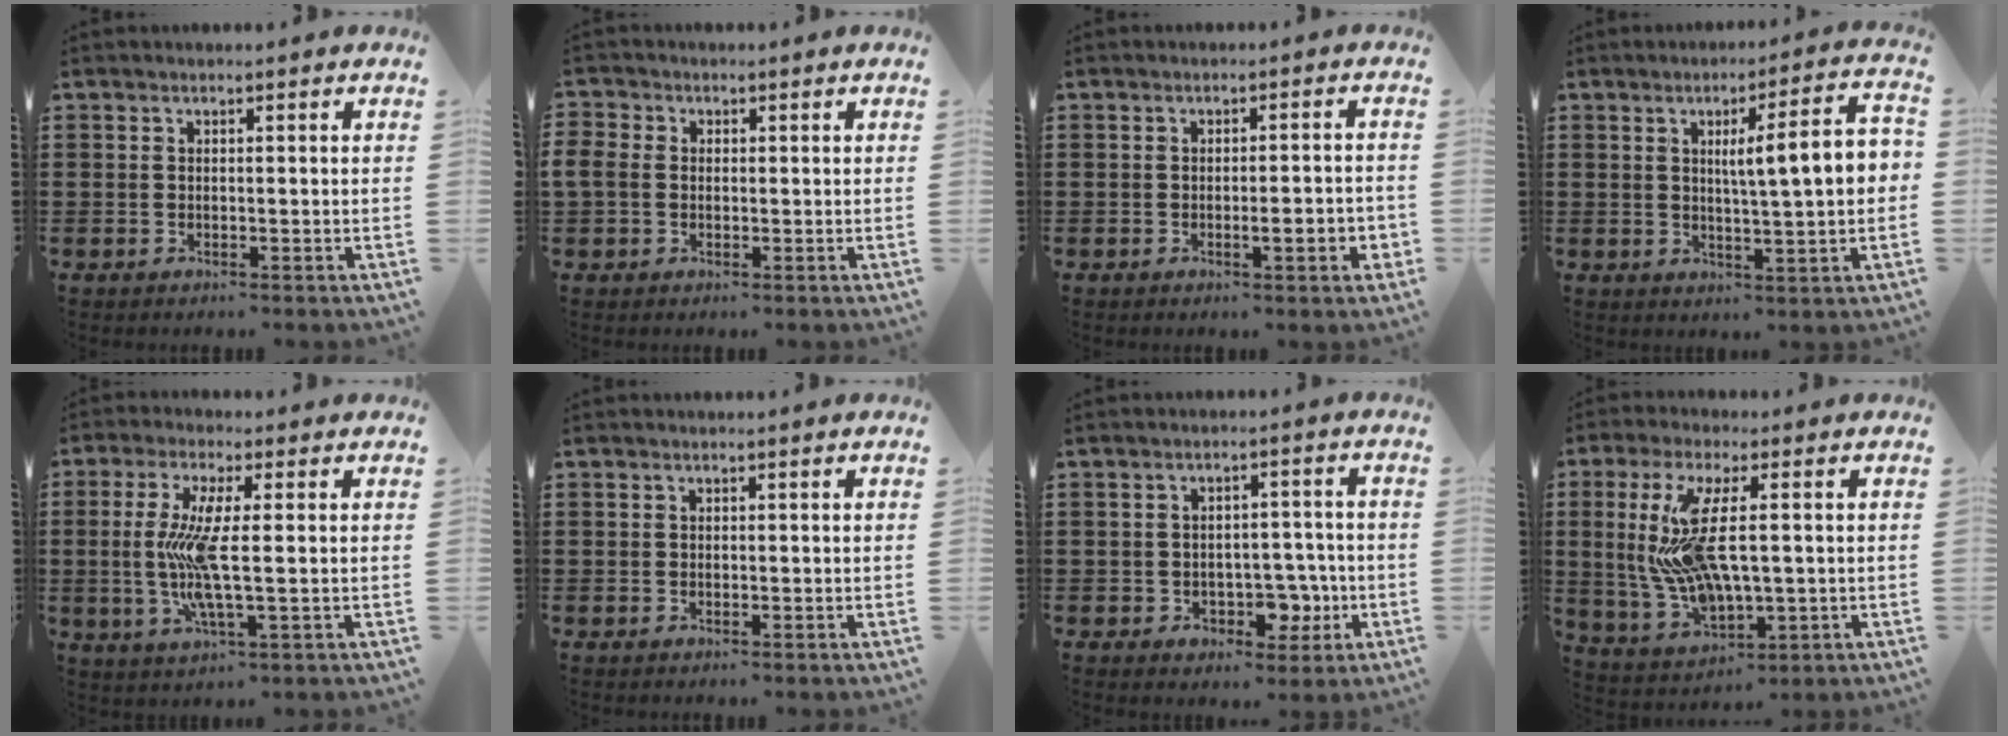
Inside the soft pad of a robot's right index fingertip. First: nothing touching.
{"total": 2.3, "force": [-0.2, 1.9, 1.3], "torque": [-0.037, 0.004, -0.009]}
{"total": 3.7, "force": [-1.1, 0.6, 3.4], "torque": [-0.047, -0.006, -0.018]}
{"total": 8.8, "force": [1.3, 0.8, 8.7], "torque": [-0.143, -0.005, 0.011]}
{"total": 8.4, "force": [0.1, 0.9, 8.3], "torque": [-0.179, -0.021, -0.008]}
{"total": 0.0}
{"total": 5.0, "force": [-1.5, 4.0, 2.6], "torque": [-0.037, 0.005, -0.029]}
{"total": 11.5, "force": [0.7, 4.3, 10.6], "torque": [-0.236, -0.012, 0.009]}